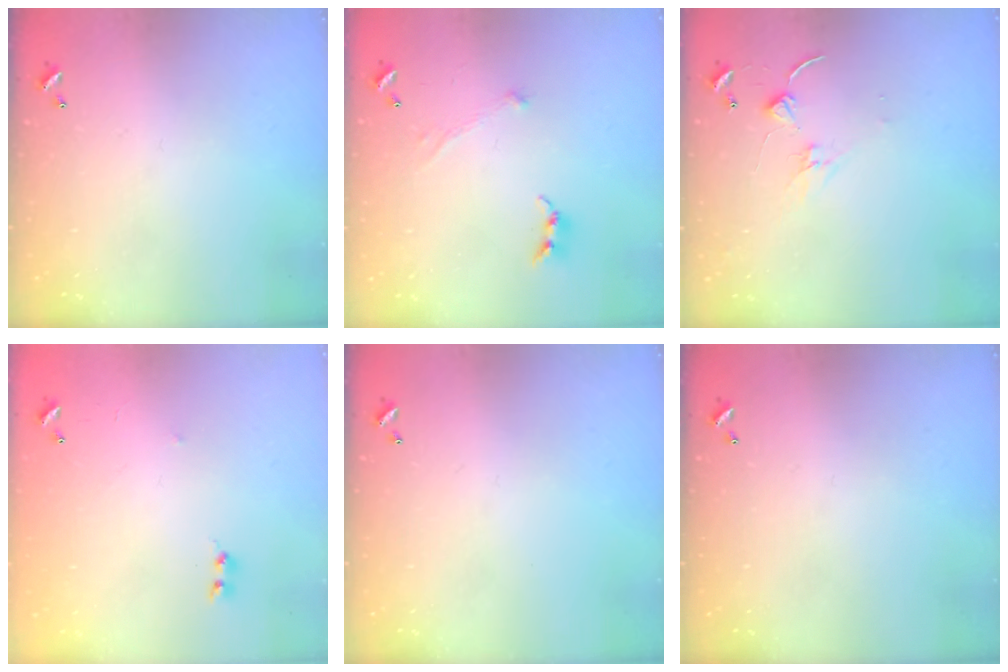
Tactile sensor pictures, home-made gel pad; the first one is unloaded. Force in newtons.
{"total": 0.0}
{"total": 0.6, "press": 0.5, "slide": 0.3}
{"total": 6.4, "press": 6.3, "slide": 0.6}
{"total": 0.0}
{"total": 0.0}